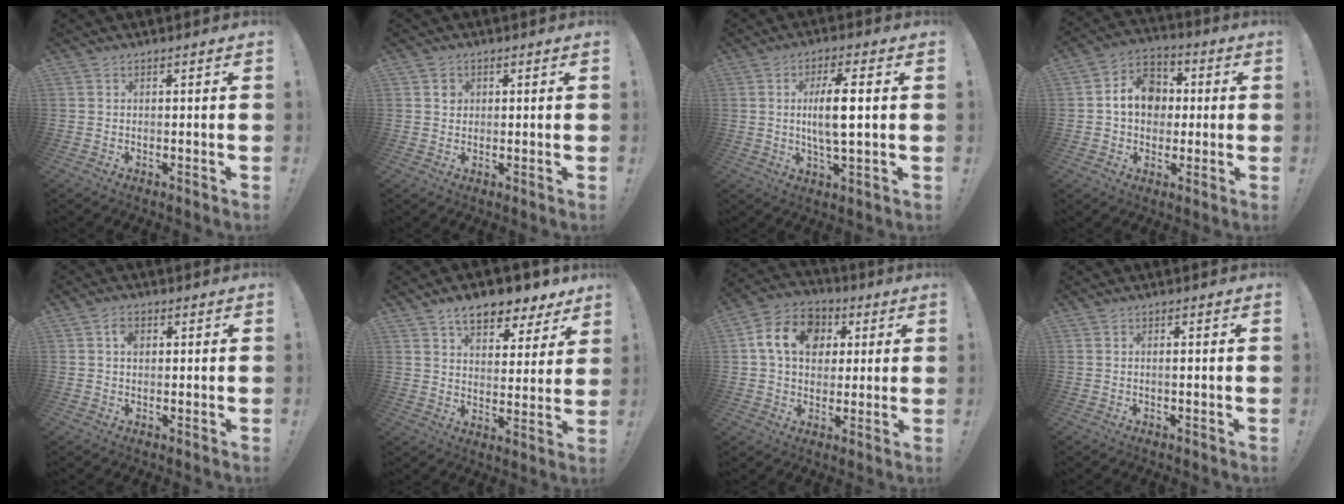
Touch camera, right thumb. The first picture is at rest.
{"total": 2.0, "force": [0.5, 1.9, 0.3], "torque": [0.005, -0.001, 0.008]}
{"total": 9.7, "force": [1.0, 2.6, 9.3], "torque": [-0.167, -0.003, 0.009]}
{"total": 12.7, "force": [1.5, 10.7, 6.7], "torque": [-0.083, 0.012, 0.037]}
{"total": 3.0, "force": [0.8, 2.3, 1.9], "torque": [-0.020, -0.001, 0.010]}
{"total": 10.6, "force": [7.7, 5.0, 5.2], "torque": [-0.082, -0.046, 0.138]}
{"total": 15.0, "force": [4.3, 11.5, 8.6], "torque": [-0.129, 0.008, 0.084]}
{"total": 0.8, "force": [-0.2, 0.0, 0.8], "torque": [-0.008, -0.004, -0.005]}